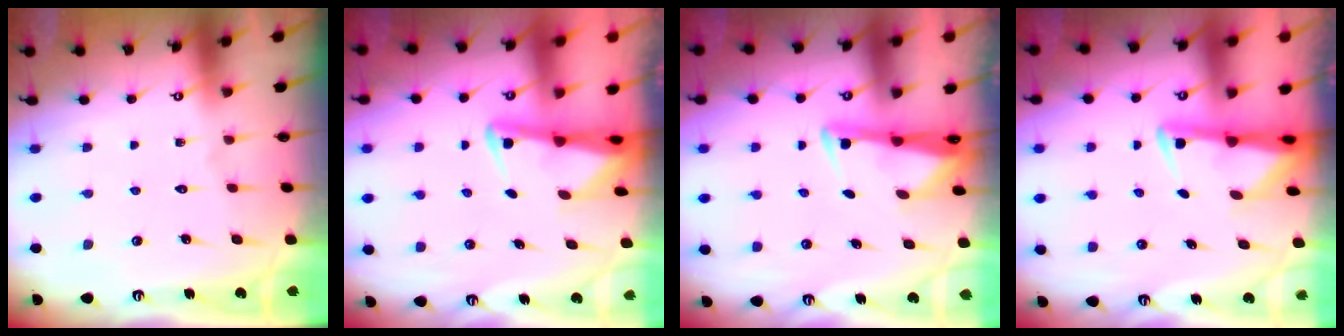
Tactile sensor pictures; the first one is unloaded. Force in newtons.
{"total": 2.6, "press": 2.5, "slide": 0.6}
{"total": 3.2, "press": 3.1, "slide": 0.9}
{"total": 3.0, "press": 2.9, "slide": 0.6}